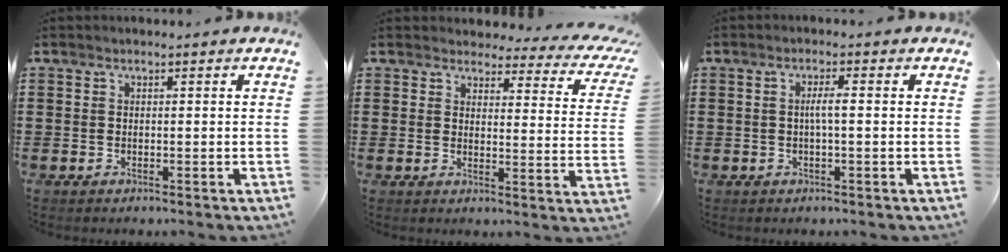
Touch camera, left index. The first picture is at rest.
{"total": 3.5, "force": [3.2, 1.0, 1.1], "torque": [-0.033, -0.019, 0.052]}
{"total": 2.3, "force": [-0.2, 0.2, 2.3], "torque": [-0.046, 0.001, -0.005]}